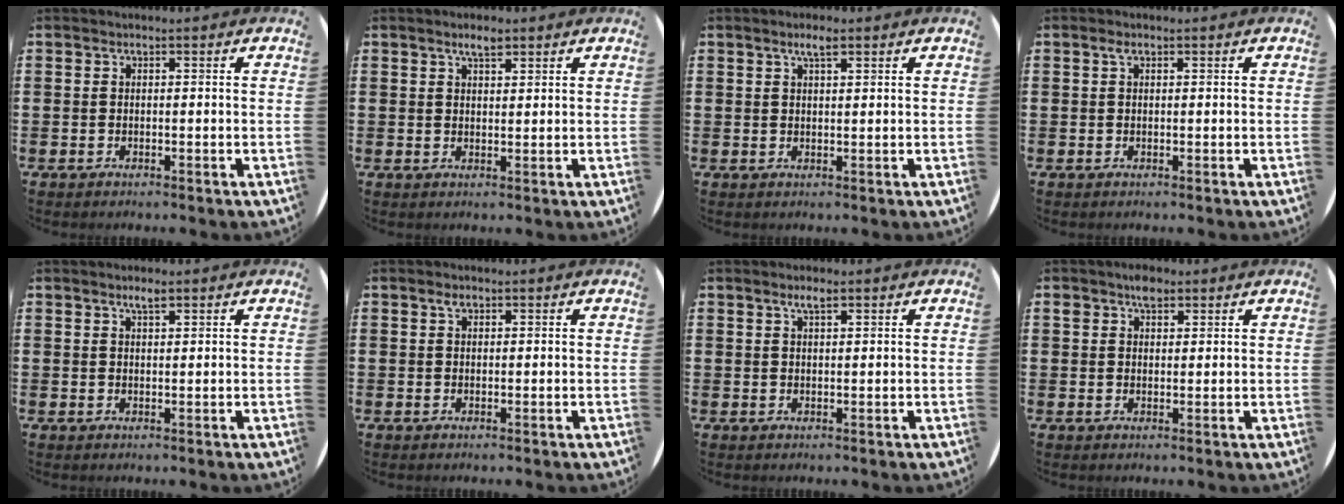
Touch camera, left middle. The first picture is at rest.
{"total": 2.6, "force": [2.1, 0.8, 1.3], "torque": [-0.027, 0.005, 0.038]}
{"total": 2.4, "force": [1.8, 0.5, 1.6], "torque": [-0.032, 0.006, 0.030]}
{"total": 0.9, "force": [0.4, 0.4, 0.6], "torque": [-0.005, 0.001, 0.005]}
{"total": 1.8, "force": [1.5, 0.3, 0.9], "torque": [-0.019, 0.004, 0.025]}
{"total": 0.9, "force": [0.6, 0.5, 0.5], "torque": [-0.003, 0.001, 0.009]}
{"total": 2.0, "force": [1.4, 0.4, 1.3], "torque": [-0.025, 0.005, 0.024]}
{"total": 2.8, "force": [2.1, 1.6, 1.0], "torque": [-0.006, 0.000, 0.035]}